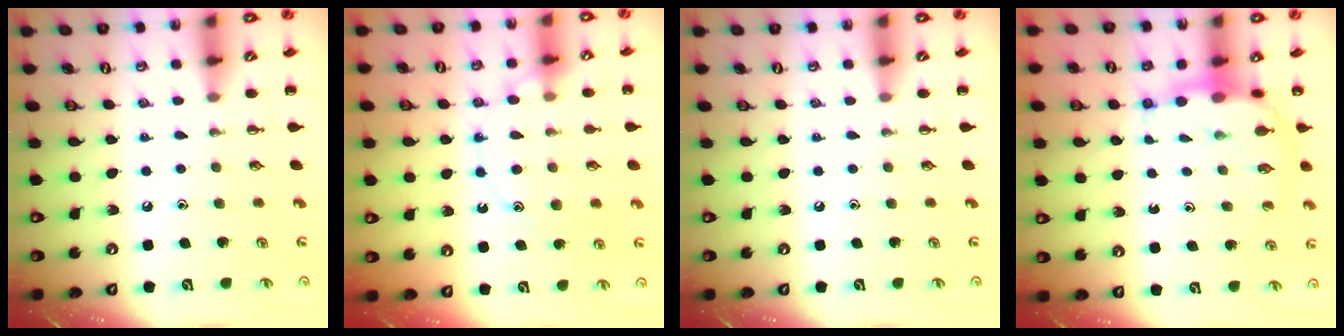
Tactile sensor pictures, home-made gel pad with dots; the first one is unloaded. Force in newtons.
{"total": 12.7, "press": 12.7, "slide": 0.8}
{"total": 0.0}
{"total": 9.5, "press": 9.4, "slide": 1.6}